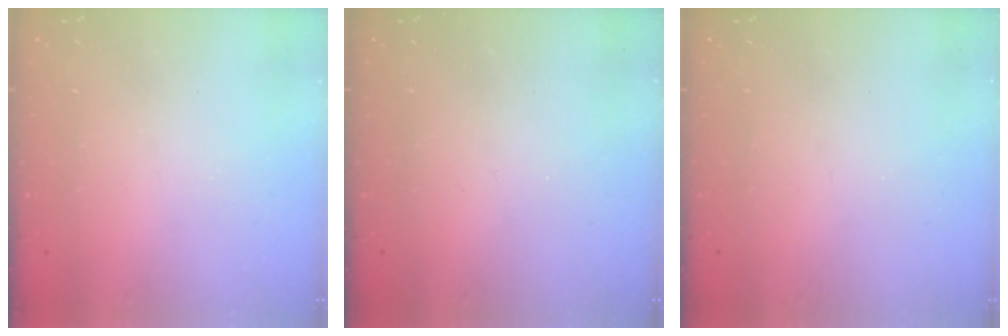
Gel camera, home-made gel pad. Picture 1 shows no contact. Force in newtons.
{"total": 0.0}
{"total": 0.0}